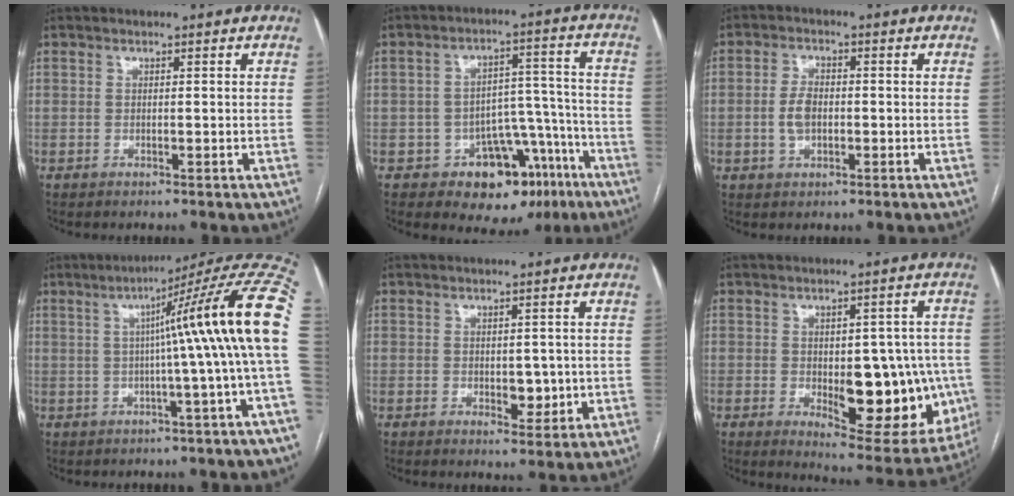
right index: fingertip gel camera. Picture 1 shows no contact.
{"total": 11.6, "force": [-6.7, 7.9, 5.2], "torque": [-0.030, 0.064, -0.080]}
{"total": 4.0, "force": [-0.7, 2.3, 3.2], "torque": [-0.068, 0.007, -0.012]}
{"total": 15.8, "force": [1.2, -1.9, 15.6], "torque": [-0.188, 0.033, 0.007]}
{"total": 3.7, "force": [-0.4, 2.3, 2.9], "torque": [-0.033, 0.000, 0.004]}
{"total": 16.7, "force": [-2.8, 7.0, 14.8], "torque": [-0.167, 0.003, -0.012]}